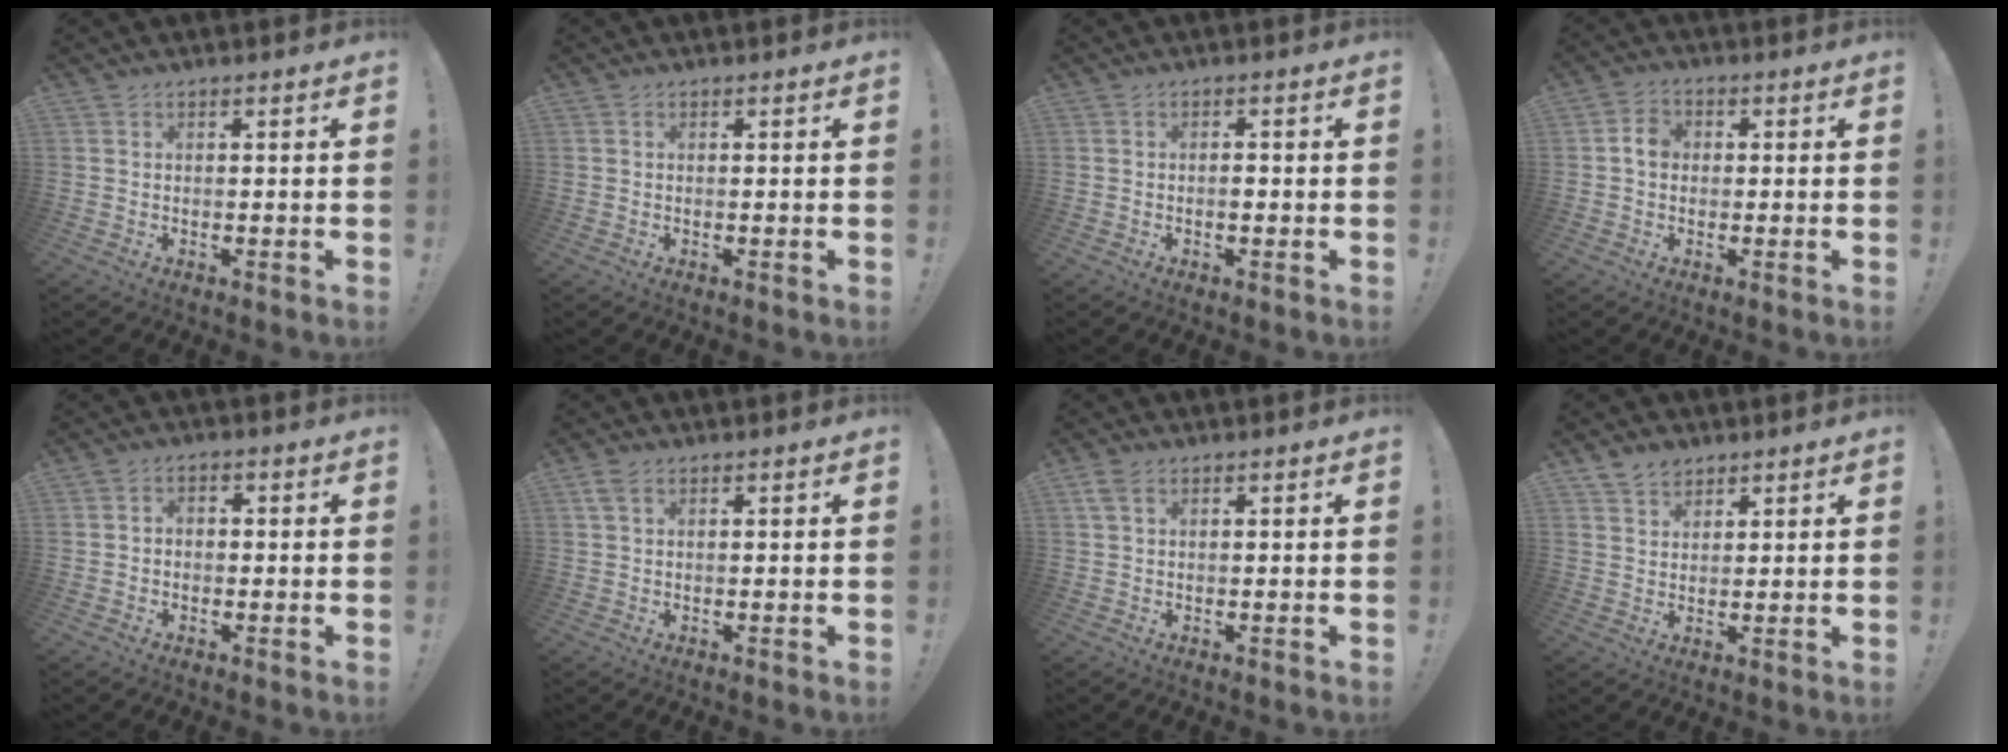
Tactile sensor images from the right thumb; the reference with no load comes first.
{"total": 0.0}
{"total": 1.6, "force": [-0.8, 0.8, 1.2], "torque": [-0.016, 0.003, -0.015]}
{"total": 4.7, "force": [-0.1, 3.8, 2.8], "torque": [-0.038, 0.011, -0.003]}
{"total": 2.3, "force": [-1.4, 1.5, 1.1], "torque": [-0.017, 0.012, -0.026]}
{"total": 2.2, "force": [1.0, 1.1, 1.7], "torque": [-0.042, 0.007, 0.020]}
{"total": 2.3, "force": [1.0, 1.2, 1.7], "torque": [-0.041, 0.006, 0.020]}
{"total": 4.6, "force": [3.6, 2.7, 0.8], "torque": [-0.014, -0.020, 0.068]}